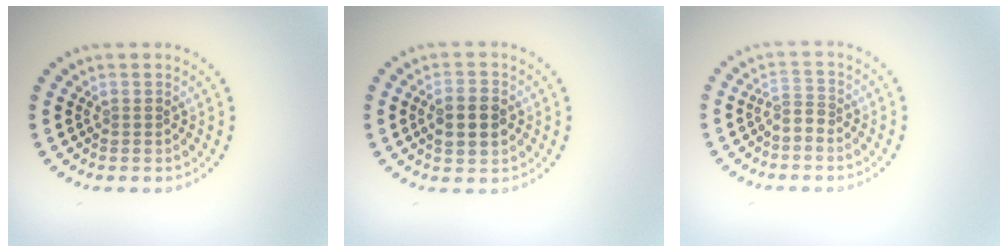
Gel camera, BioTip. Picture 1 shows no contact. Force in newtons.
{"total": 3.7, "press": 3.7, "slide": 0.1}
{"total": 1.7, "press": 1.3, "slide": 1.2}